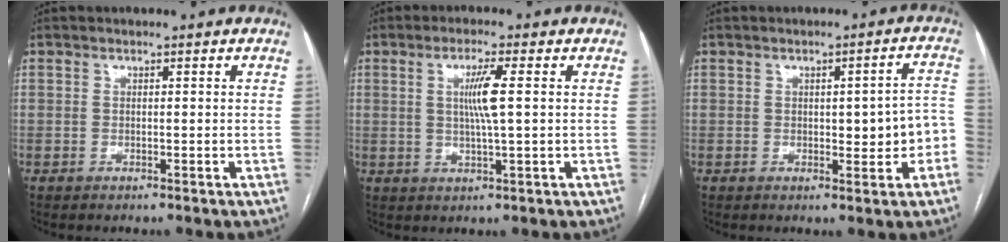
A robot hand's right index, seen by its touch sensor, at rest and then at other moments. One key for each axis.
{"total": 5.1, "fx": 0.9, "fy": -0.3, "fz": 5.0, "tx": -0.094, "ty": -0.002, "tz": 0.018}
{"total": 5.9, "fx": -1.0, "fy": 1.8, "fz": 5.5, "tx": -0.060, "ty": 0.023, "tz": -0.007}